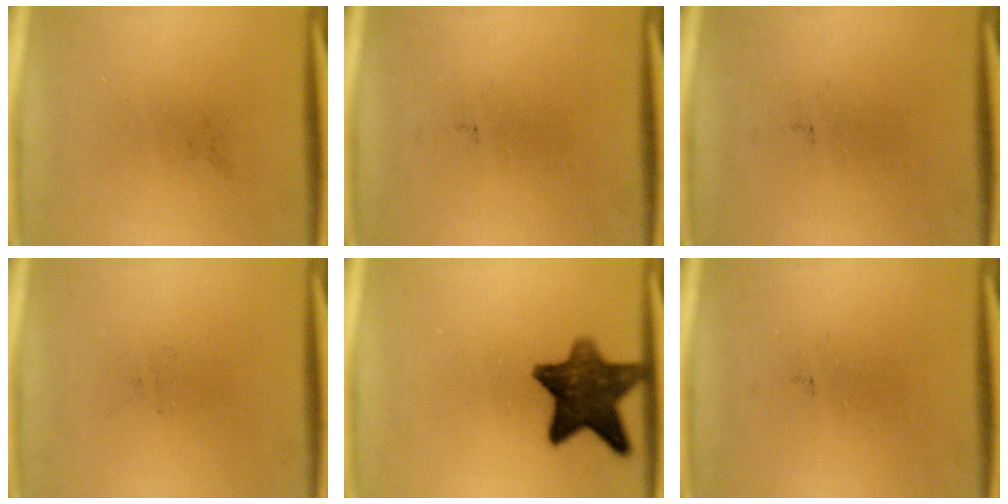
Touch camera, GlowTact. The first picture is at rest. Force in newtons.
{"total": 0.0}
{"total": 0.0}
{"total": 0.0}
{"total": 11.0}
{"total": 0.0}